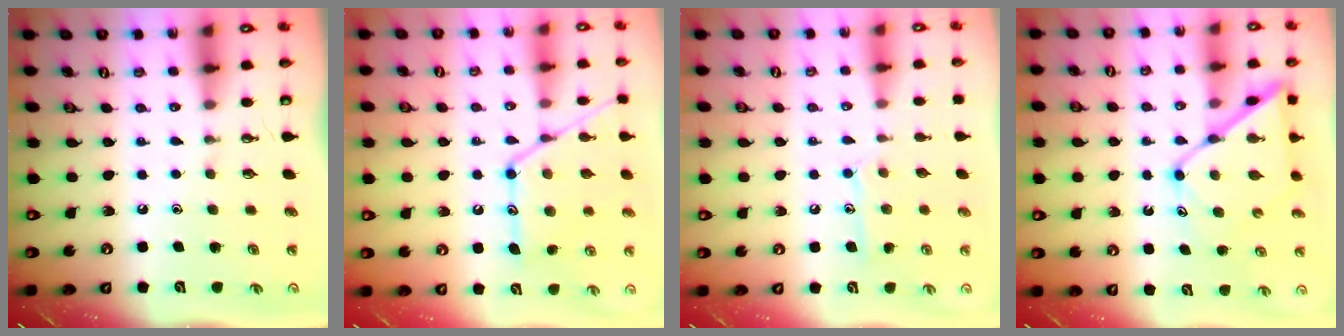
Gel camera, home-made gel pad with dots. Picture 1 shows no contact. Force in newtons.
{"total": 16.4, "press": 16.3, "slide": 1.4}
{"total": 9.0, "press": 9.0, "slide": 0.6}
{"total": 14.1, "press": 14.1, "slide": 1.1}